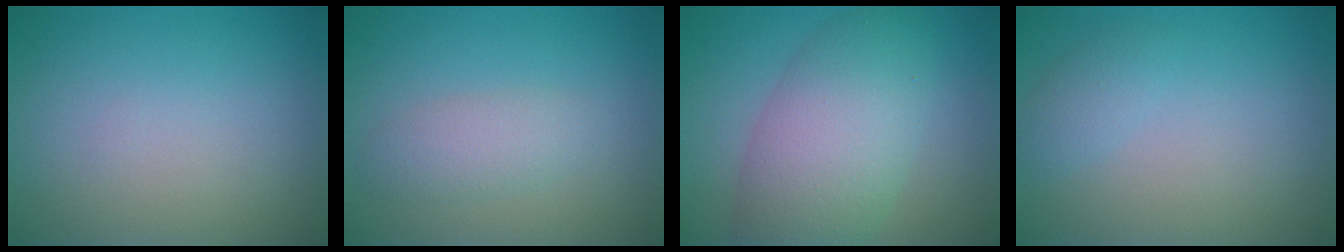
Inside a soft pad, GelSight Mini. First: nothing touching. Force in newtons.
{"total": 2.2, "press": 2.2, "slide": 0.1}
{"total": 7.9, "press": 7.9, "slide": 0.1}
{"total": 1.3, "press": 1.3, "slide": 0.1}